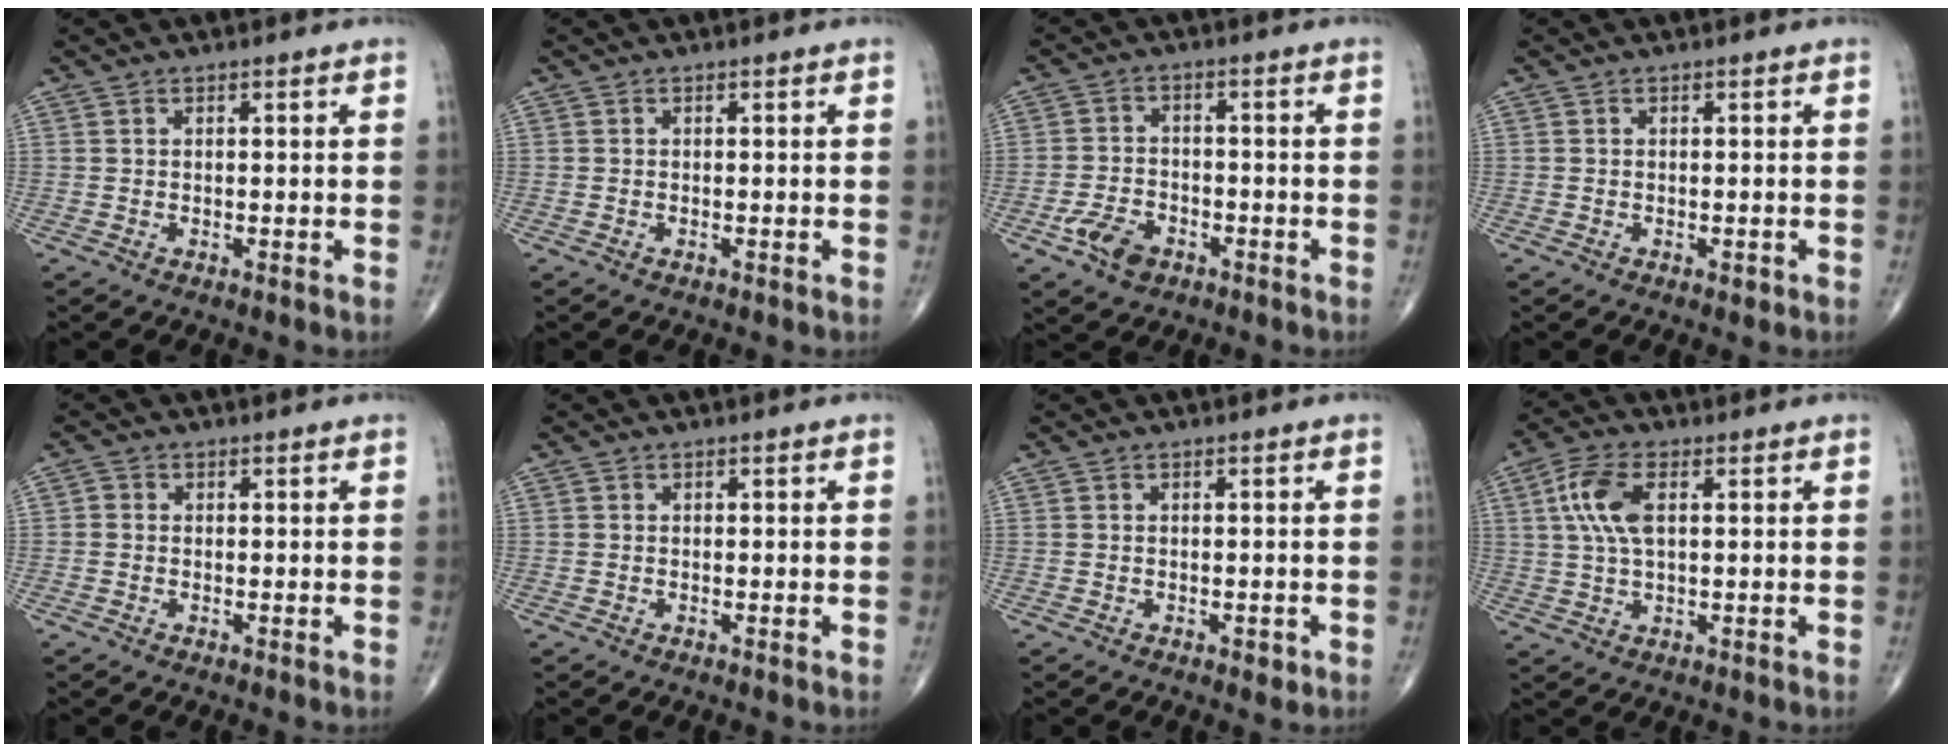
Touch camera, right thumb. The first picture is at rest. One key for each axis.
{"total": 0.0}
{"total": 6.2, "fx": -3.3, "fy": 4.0, "fz": 3.4, "tx": -0.055, "ty": 0.017, "tz": -0.057}
{"total": 0.7, "fx": -0.3, "fy": 0.4, "fz": 0.5, "tx": -0.005, "ty": 0.000, "tz": -0.004}
{"total": 1.1, "fx": -0.2, "fy": 1.0, "fz": 0.4, "tx": -0.001, "ty": 0.002, "tz": -0.008}
{"total": 0.0}
{"total": 1.3, "fx": -0.6, "fy": 0.7, "fz": 1.0, "tx": -0.009, "ty": 0.000, "tz": -0.006}
{"total": 8.2, "fx": 2.0, "fy": 3.9, "fz": 7.0, "tx": -0.155, "ty": 0.009, "tz": 0.038}